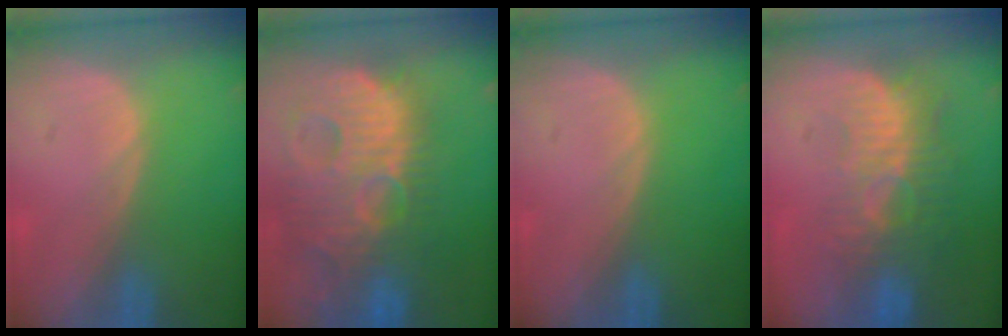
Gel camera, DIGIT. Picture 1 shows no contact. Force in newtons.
{"total": 14.8, "press": 12.8, "slide": 7.4}
{"total": 0.0}
{"total": 9.0, "press": 8.2, "slide": 3.7}